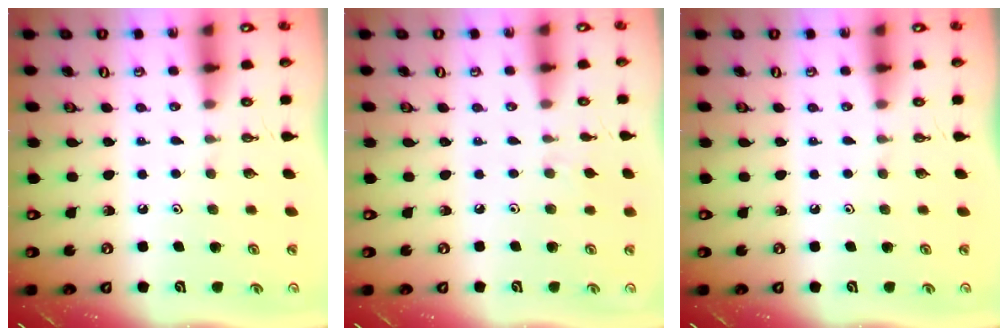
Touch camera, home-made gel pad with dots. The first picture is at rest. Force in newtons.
{"total": 3.3, "press": 3.2, "slide": 0.7}
{"total": 0.0}